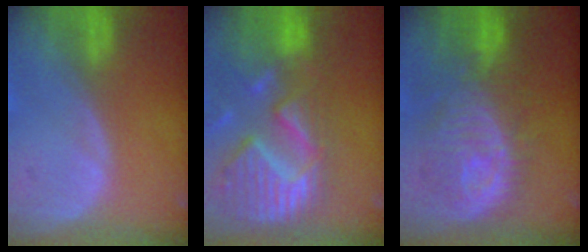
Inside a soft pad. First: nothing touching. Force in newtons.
{"total": 13.5, "press": 11.4, "slide": 7.2}
{"total": 10.2, "press": 10.1, "slide": 1.7}